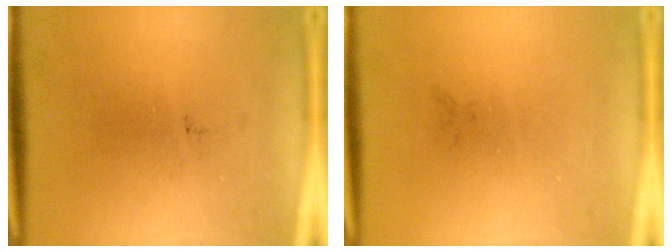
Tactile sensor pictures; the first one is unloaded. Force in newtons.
{"total": 0.0}